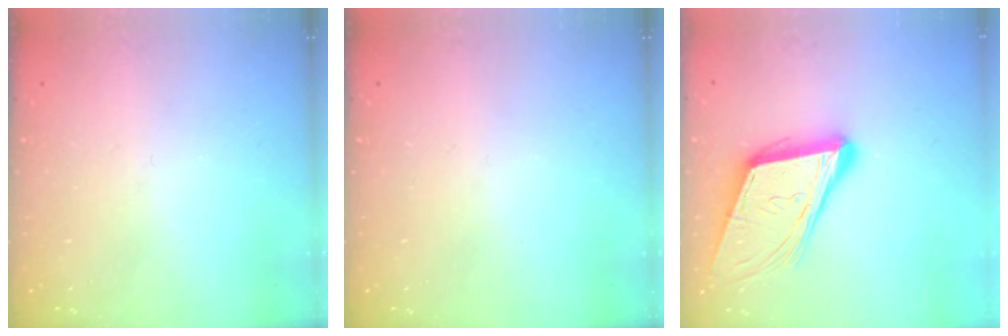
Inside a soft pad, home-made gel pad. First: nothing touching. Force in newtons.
{"total": 0.0}
{"total": 14.7, "press": 14.2, "slide": 3.9}